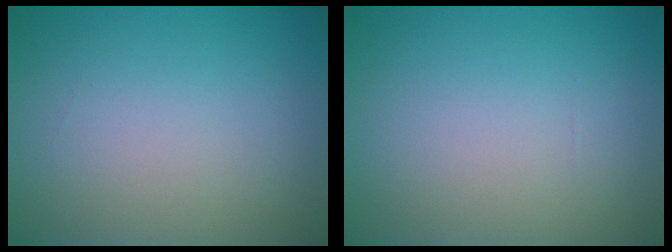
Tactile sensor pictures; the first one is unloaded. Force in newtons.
{"total": 0.0}